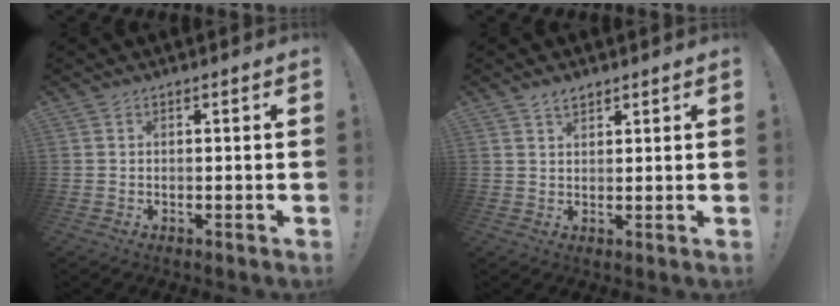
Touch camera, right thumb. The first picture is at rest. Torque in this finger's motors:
{"motor_torque": [-0.20, 0.12, 0.09, -0.03, -0.01]}